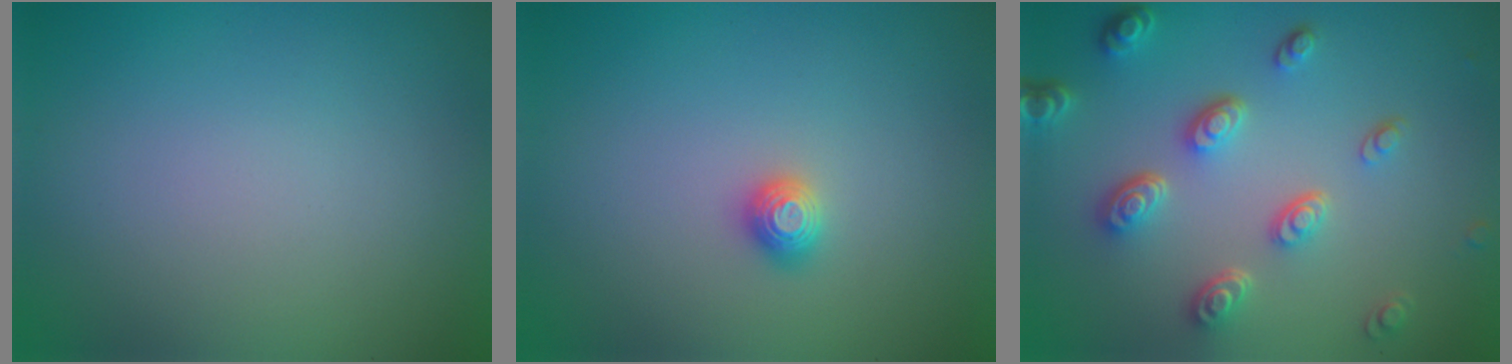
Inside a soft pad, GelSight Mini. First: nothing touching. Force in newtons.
{"total": 1.2, "press": 1.1, "slide": 0.2}
{"total": 4.7, "press": 3.6, "slide": 3.1}